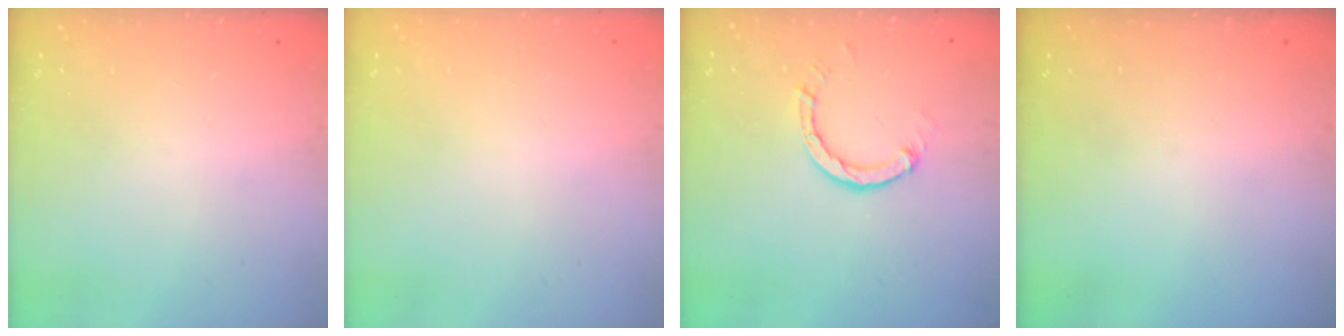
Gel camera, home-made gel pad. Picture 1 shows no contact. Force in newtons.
{"total": 2.4, "press": 2.4, "slide": 0.2}
{"total": 3.0, "press": 3.0, "slide": 0.3}
{"total": 0.0}